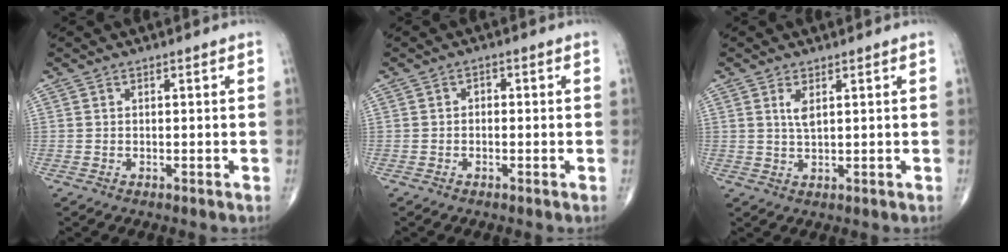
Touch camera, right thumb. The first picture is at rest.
{"total": 1.3, "force": [-0.3, 0.9, 0.8], "torque": [-0.005, 0.006, -0.009]}
{"total": 2.6, "force": [1.0, 0.9, 2.2], "torque": [-0.047, -0.006, 0.025]}